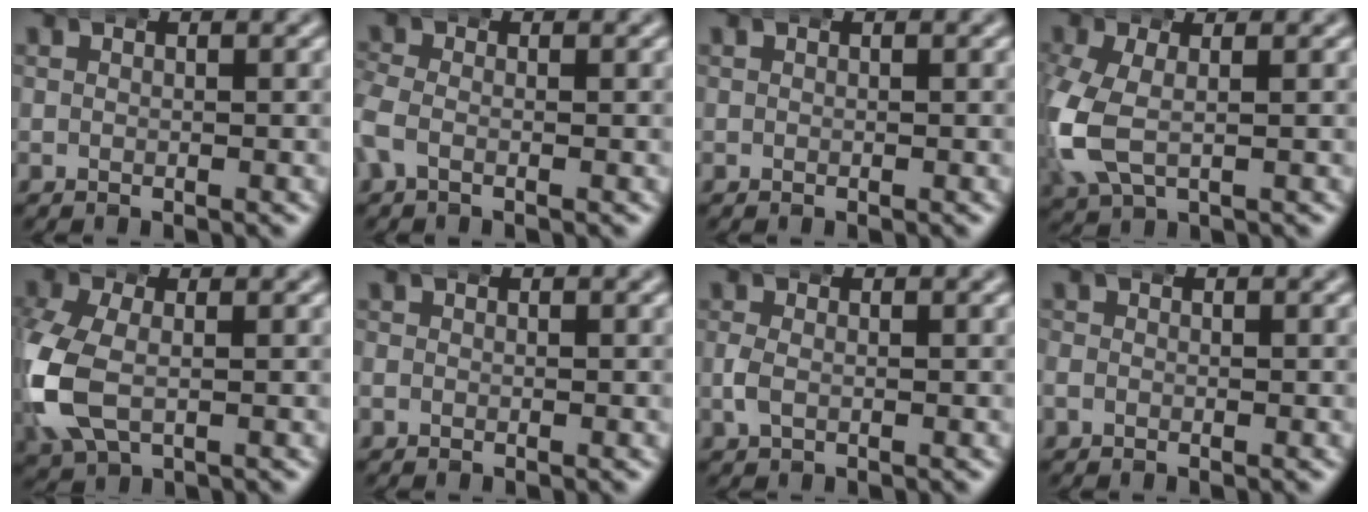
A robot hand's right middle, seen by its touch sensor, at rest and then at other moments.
{"total": 2.5, "force": [-0.9, 2.0, 1.3], "torque": [-0.046, -0.001, -0.021]}
{"total": 0.0}
{"total": 5.8, "force": [-0.9, 4.4, 3.6], "torque": [-0.130, -0.020, -0.001]}
{"total": 7.1, "force": [-1.3, 5.5, 4.3], "torque": [-0.157, -0.028, -0.005]}
{"total": 0.6, "force": [-0.2, 0.6, 0.1], "torque": [-0.008, -0.003, -0.004]}
{"total": 1.3, "force": [-0.4, 1.0, 0.7], "torque": [-0.028, 0.000, -0.007]}
{"total": 0.9, "force": [-0.4, 0.8, 0.2], "torque": [-0.015, -0.005, -0.007]}